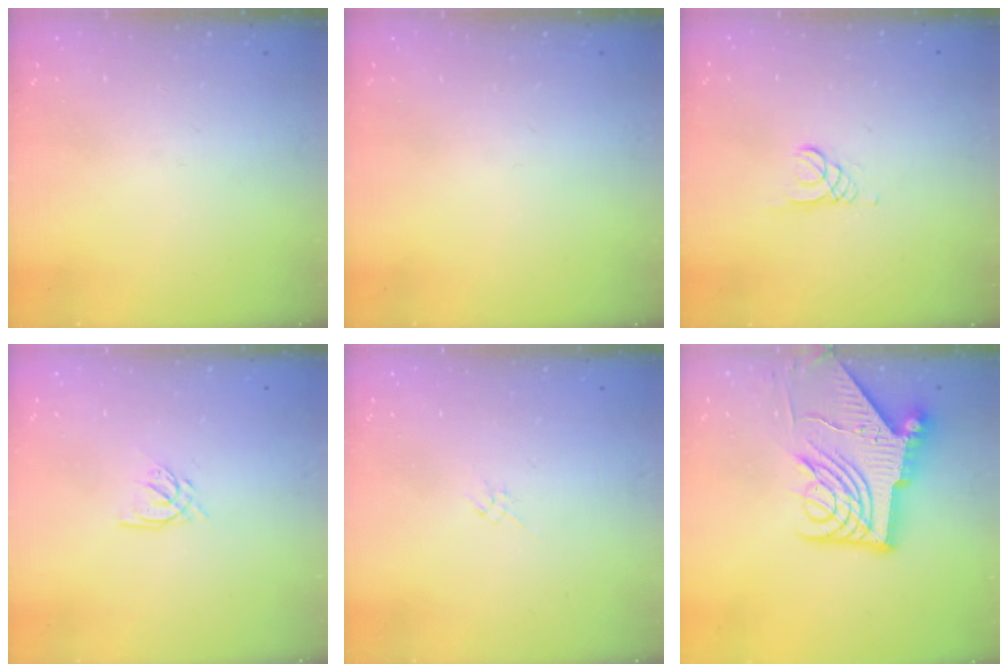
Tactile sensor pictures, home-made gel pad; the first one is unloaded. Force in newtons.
{"total": 0.0}
{"total": 1.5, "press": 1.5, "slide": 0.1}
{"total": 3.3, "press": 3.3, "slide": 0.3}
{"total": 3.1, "press": 3.0, "slide": 0.7}
{"total": 15.2, "press": 15.1, "slide": 1.5}